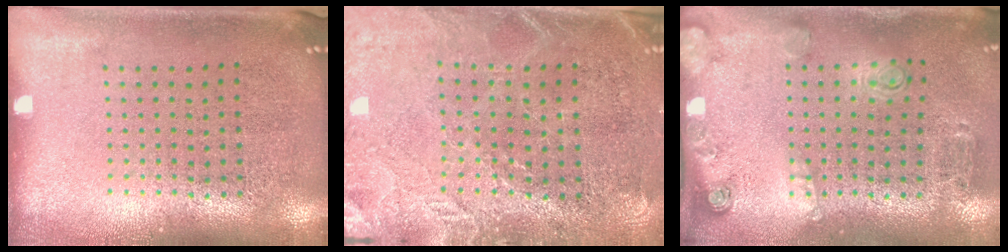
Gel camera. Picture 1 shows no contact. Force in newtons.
{"total": 2.9, "press": 2.7, "slide": 1.0}
{"total": 2.1, "press": 1.3, "slide": 1.6}